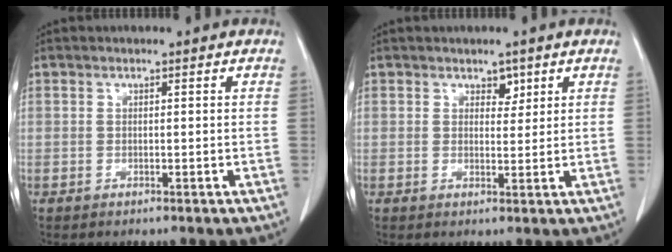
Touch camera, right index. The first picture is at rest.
{"total": 1.9, "force": [1.3, 1.2, 0.9], "torque": [-0.009, -0.003, 0.020]}